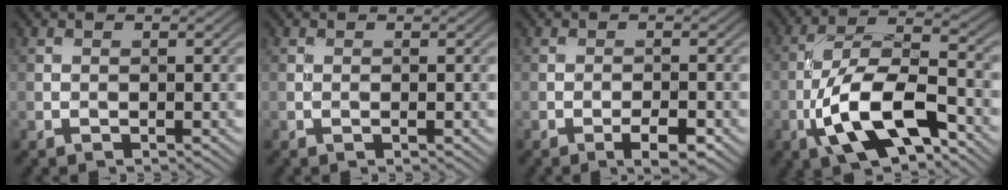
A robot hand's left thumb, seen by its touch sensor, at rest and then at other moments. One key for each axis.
{"total": 0.0}
{"total": 3.0, "fx": -1.6, "fy": 0.8, "fz": 2.4, "tx": -0.041, "ty": 0.002, "tz": -0.027}
{"total": 12.4, "fx": -5.2, "fy": 4.9, "fz": 10.2, "tx": -0.198, "ty": -0.002, "tz": -0.107}